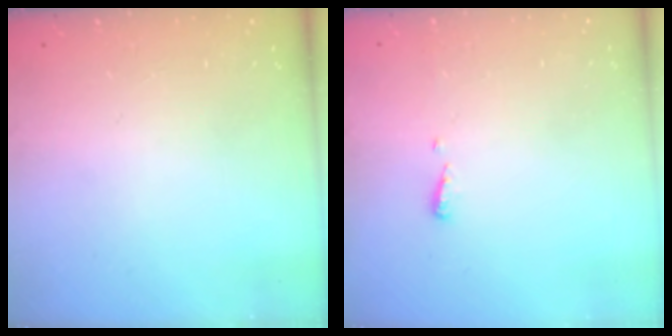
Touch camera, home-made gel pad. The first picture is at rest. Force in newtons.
{"total": 4.3, "press": 4.2, "slide": 0.4}